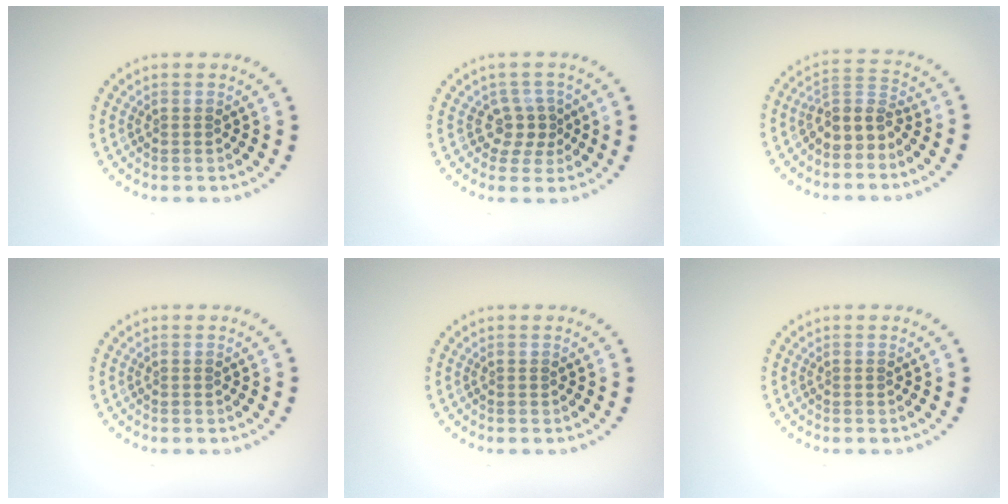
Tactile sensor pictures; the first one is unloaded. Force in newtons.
{"total": 2.4, "press": 1.8, "slide": 1.6}
{"total": 3.4, "press": 2.7, "slide": 2.1}
{"total": 0.0}
{"total": 0.0}
{"total": 0.0}